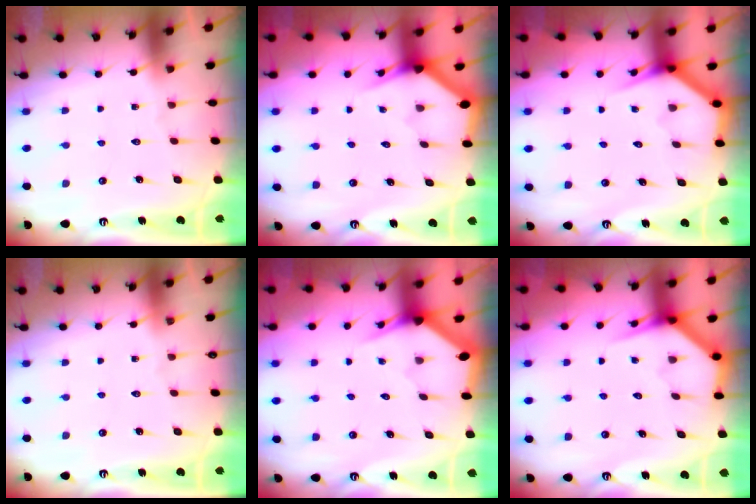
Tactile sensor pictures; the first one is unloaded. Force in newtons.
{"total": 3.0, "press": 3.0, "slide": 0.1}
{"total": 3.4, "press": 3.4, "slide": 0.2}
{"total": 0.0}
{"total": 3.0, "press": 3.0, "slide": 0.0}
{"total": 4.1, "press": 4.1, "slide": 0.3}